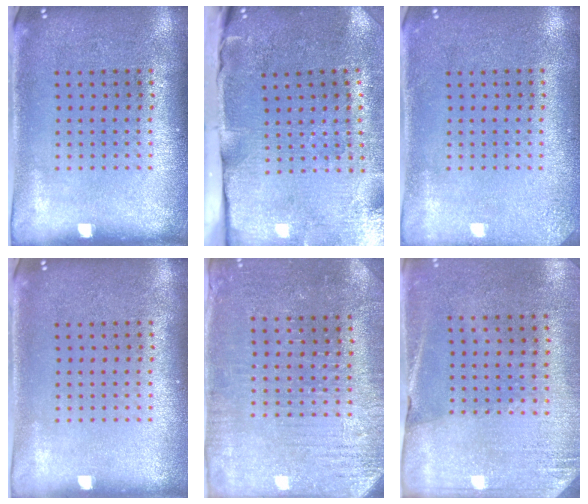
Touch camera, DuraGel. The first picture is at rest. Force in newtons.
{"total": 4.8, "press": 3.9, "slide": 2.9}
{"total": 1.7, "press": 1.7, "slide": 0.2}
{"total": 0.0}
{"total": 3.0, "press": 2.9, "slide": 0.7}
{"total": 2.6, "press": 2.3, "slide": 1.1}